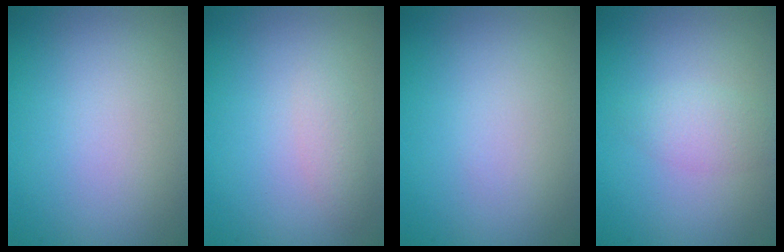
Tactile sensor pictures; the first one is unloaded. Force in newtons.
{"total": 1.2, "press": 1.2, "slide": 0.0}
{"total": 0.0}
{"total": 1.8, "press": 1.8, "slide": 0.1}